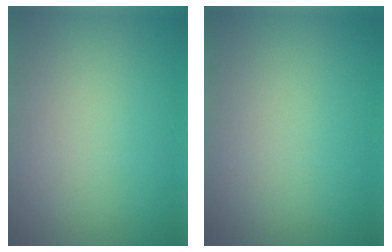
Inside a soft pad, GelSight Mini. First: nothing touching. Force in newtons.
{"total": 0.0}